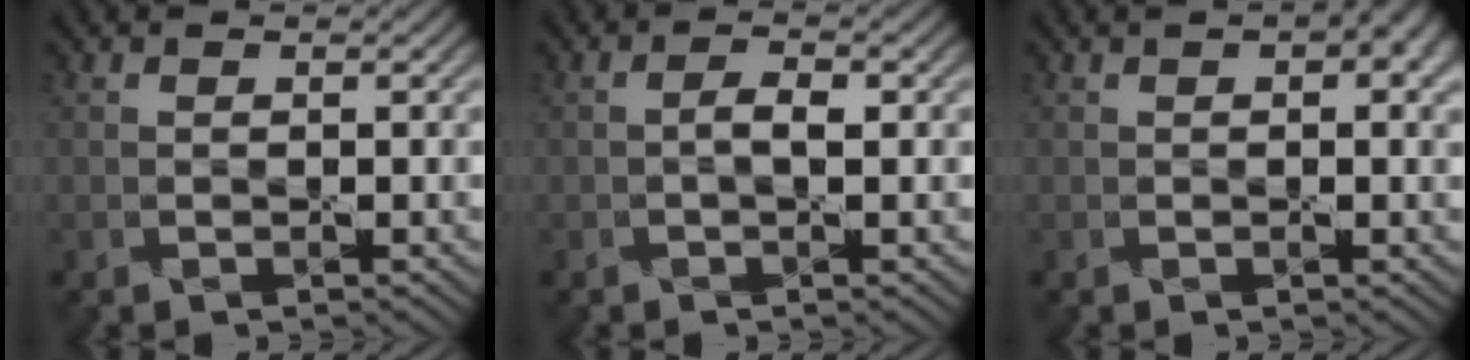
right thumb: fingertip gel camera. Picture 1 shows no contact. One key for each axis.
{"total": 1.5, "fx": 0.0, "fy": 0.5, "fz": 1.4, "tx": -0.024, "ty": 0.007, "tz": -0.001}
{"total": 4.1, "fx": 1.9, "fy": 1.3, "fz": 3.4, "tx": -0.047, "ty": 0.004, "tz": 0.022}